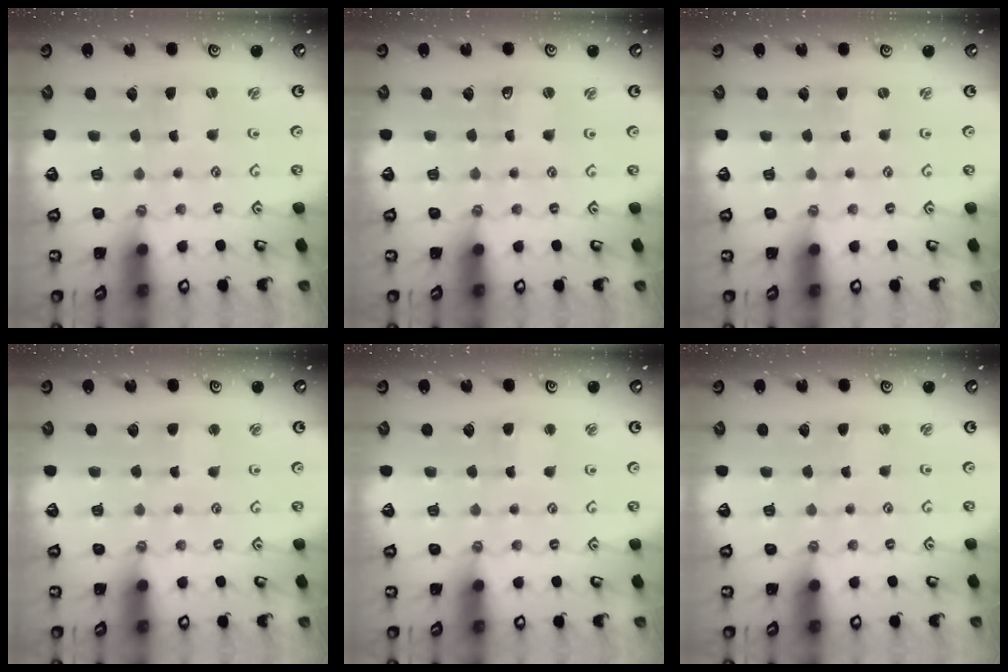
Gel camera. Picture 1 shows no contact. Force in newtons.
{"total": 0.7, "press": 0.7, "slide": 0.1}
{"total": 0.0}
{"total": 1.9, "press": 1.9, "slide": 0.3}
{"total": 2.7, "press": 2.6, "slide": 0.4}
{"total": 0.0}